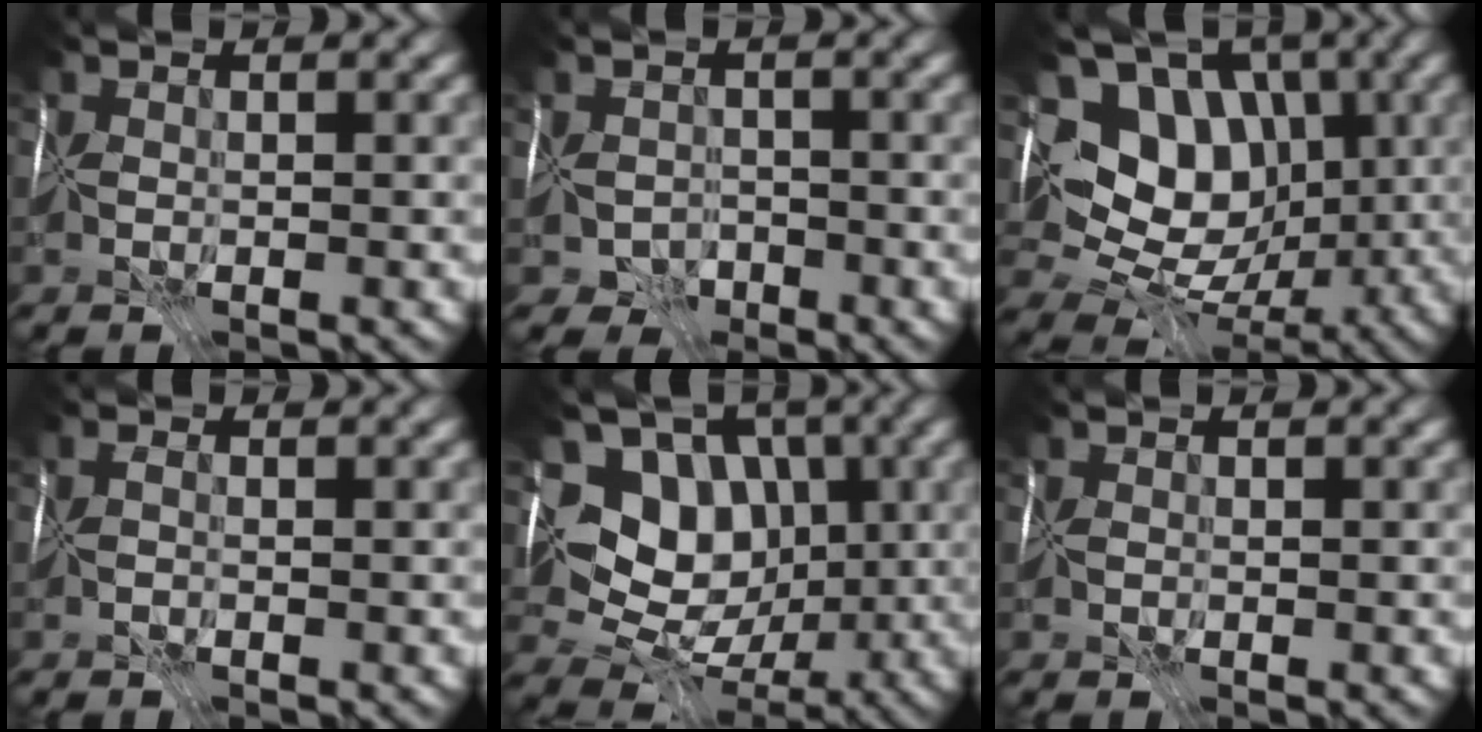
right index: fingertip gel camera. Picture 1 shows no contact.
{"total": 5.6, "force": [-3.2, 4.3, 1.6], "torque": [-0.011, -0.022, -0.069]}
{"total": 9.6, "force": [2.2, 7.3, 5.8], "torque": [-0.089, 0.015, 0.039]}
{"total": 1.9, "force": [-0.8, 1.1, 1.2], "torque": [-0.022, -0.001, -0.011]}
{"total": 7.1, "force": [1.3, 5.8, 3.9], "torque": [-0.043, -0.005, 0.017]}
{"total": 0.6, "force": [-0.3, 0.4, 0.2], "torque": [-0.005, -0.007, -0.004]}